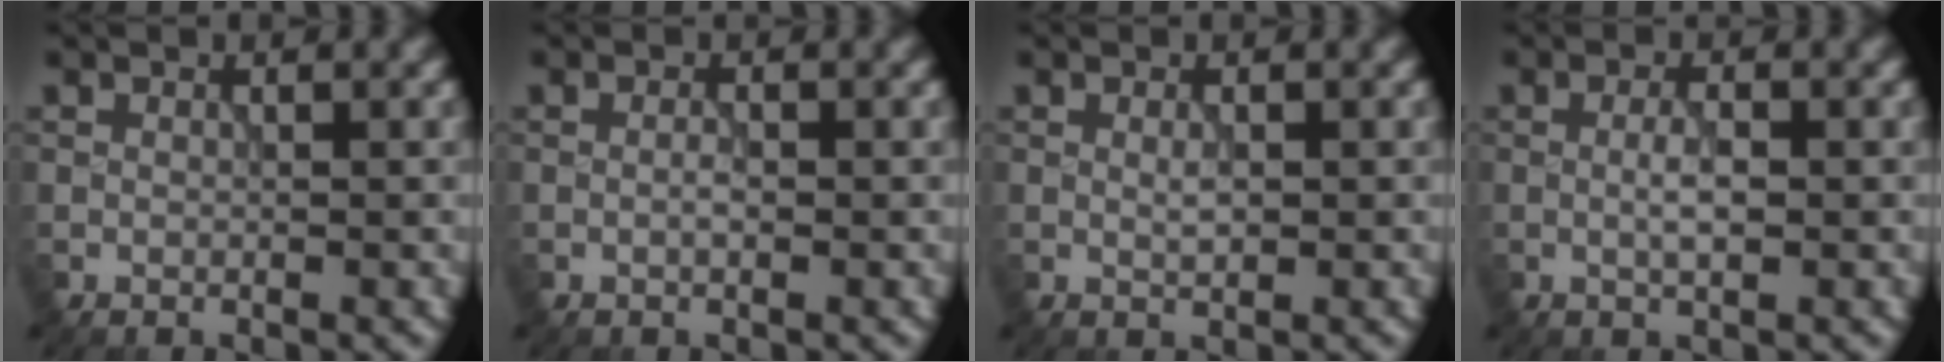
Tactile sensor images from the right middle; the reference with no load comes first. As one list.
[{"total": 0.8, "force": [-0.2, 0.2, 0.7], "torque": [-0.015, -0.001, -0.004]}, {"total": 0.9, "force": [0.1, 0.3, 0.8], "torque": [-0.018, -0.002, 0.002]}, {"total": 1.9, "force": [-0.2, 0.5, 1.8], "torque": [-0.035, 0.002, -0.005]}]